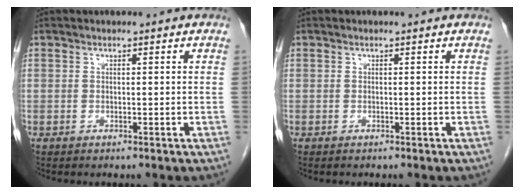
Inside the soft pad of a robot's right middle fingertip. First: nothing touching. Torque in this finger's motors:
{"motor_torque": [0.22, 0.02, -0.04, -0.01]}